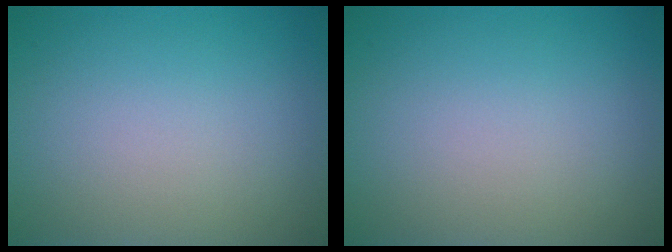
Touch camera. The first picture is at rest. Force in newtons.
{"total": 0.0}